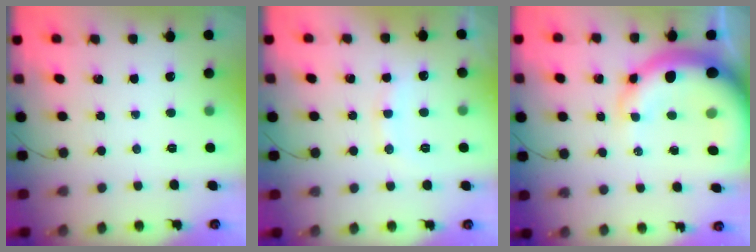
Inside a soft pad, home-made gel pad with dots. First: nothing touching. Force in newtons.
{"total": 8.8, "press": 8.8, "slide": 1.0}
{"total": 16.2, "press": 15.5, "slide": 4.6}